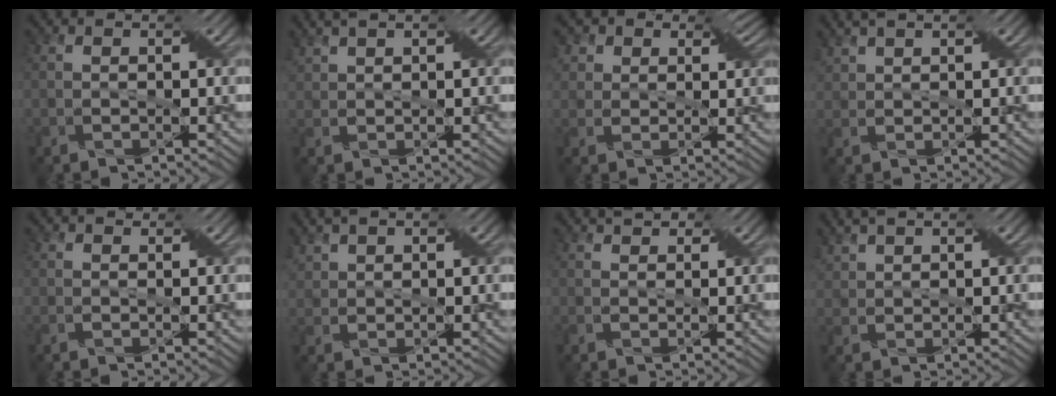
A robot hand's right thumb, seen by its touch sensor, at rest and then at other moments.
{"total": 2.5, "force": [2.0, 0.6, 1.3], "torque": [-0.037, 0.013, 0.045]}
{"total": 5.9, "force": [3.5, 4.1, 2.4], "torque": [-0.069, 0.000, 0.057]}
{"total": 2.8, "force": [2.3, 0.9, 1.3], "torque": [-0.038, 0.012, 0.050]}
{"total": 0.9, "force": [0.1, 0.7, 0.5], "torque": [-0.010, 0.003, 0.001]}
{"total": 3.4, "force": [2.2, 1.8, 1.9], "torque": [-0.047, 0.012, 0.044]}
{"total": 1.8, "force": [1.3, 1.0, 0.9], "torque": [-0.022, 0.001, 0.017]}
{"total": 3.1, "force": [2.4, 1.2, 1.6], "torque": [-0.044, 0.013, 0.051]}